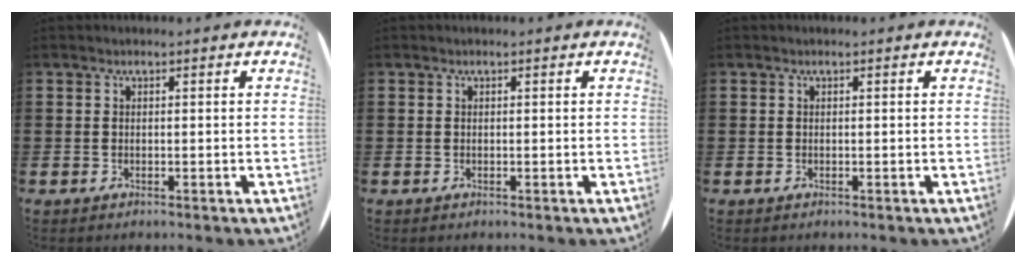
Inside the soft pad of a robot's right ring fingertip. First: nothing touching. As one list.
[{"total": 0.0}, {"total": 0.0}]